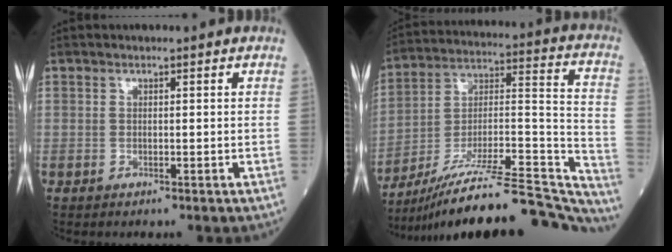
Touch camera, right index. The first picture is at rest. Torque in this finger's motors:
{"motor_torque": [-0.14, -1.57, 0.77, 0.21]}